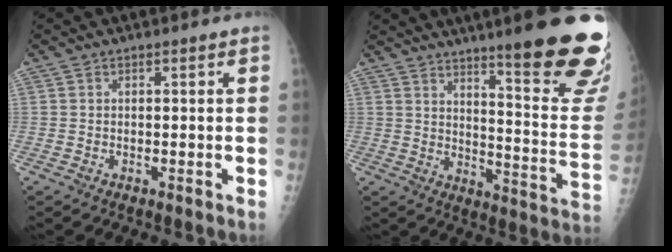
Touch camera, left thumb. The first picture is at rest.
{"total": 23.3, "force": [15.7, 2.8, 17.0], "torque": [-0.199, -0.106, 0.211]}